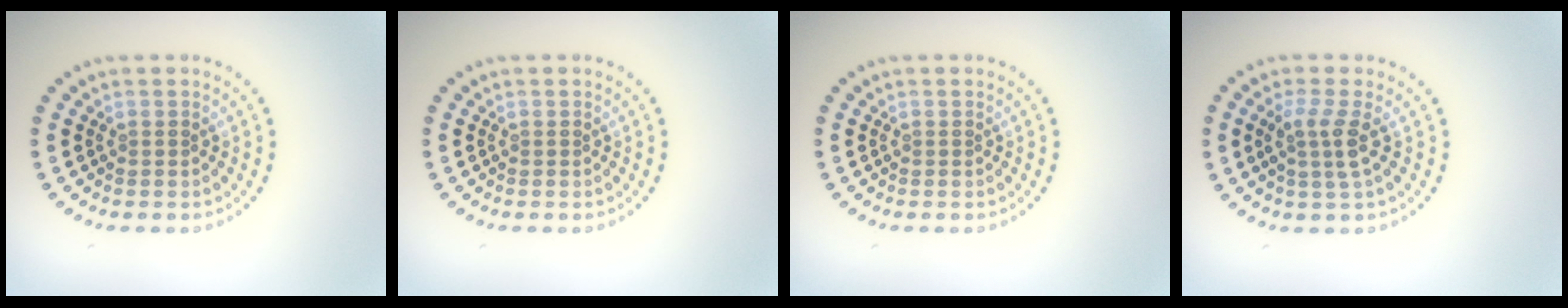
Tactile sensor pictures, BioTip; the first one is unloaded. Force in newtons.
{"total": 0.0}
{"total": 0.0}
{"total": 2.6, "press": 2.1, "slide": 1.5}